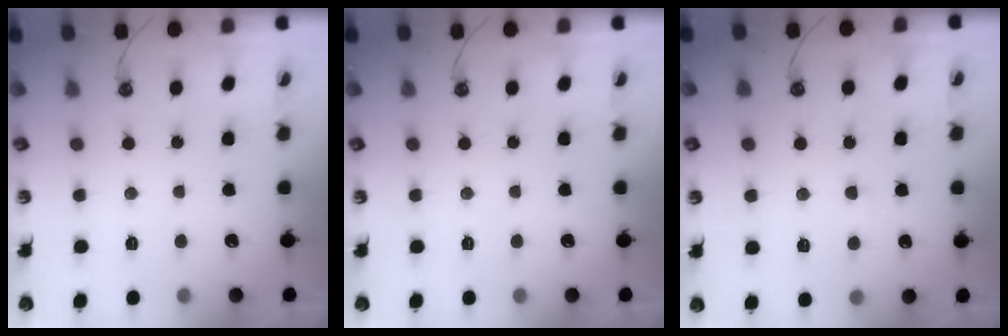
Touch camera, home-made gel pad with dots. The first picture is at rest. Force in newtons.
{"total": 0.0}
{"total": 4.1, "press": 4.1, "slide": 0.4}